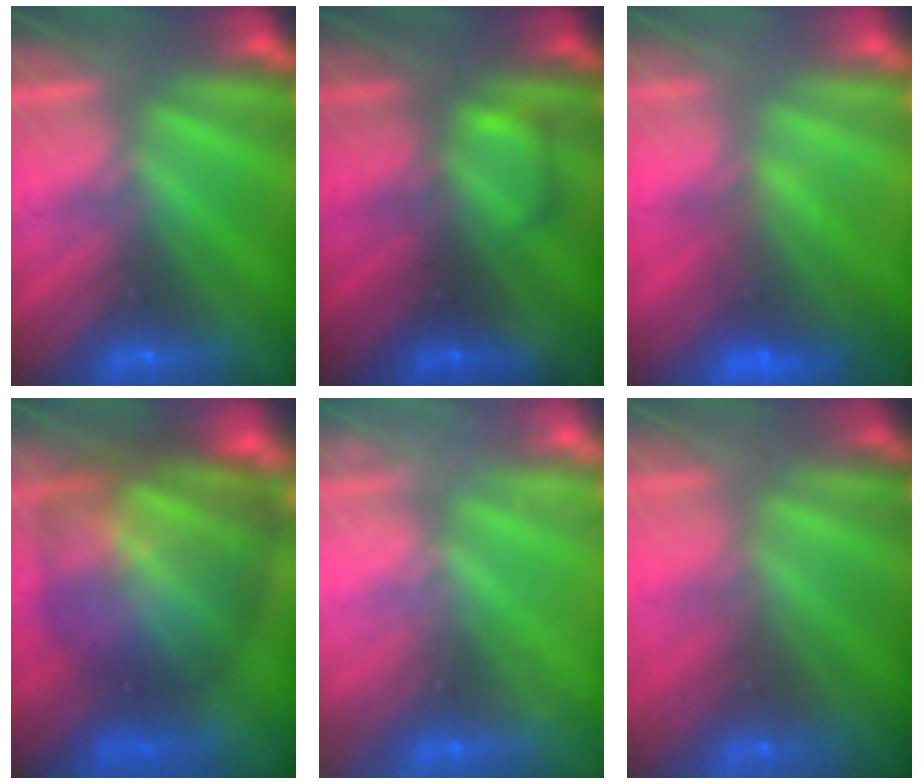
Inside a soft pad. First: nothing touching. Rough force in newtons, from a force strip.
{"total": 2.3}
{"total": 5.8}
{"total": 8.3}
{"total": 2.3}
{"total": 8.4}